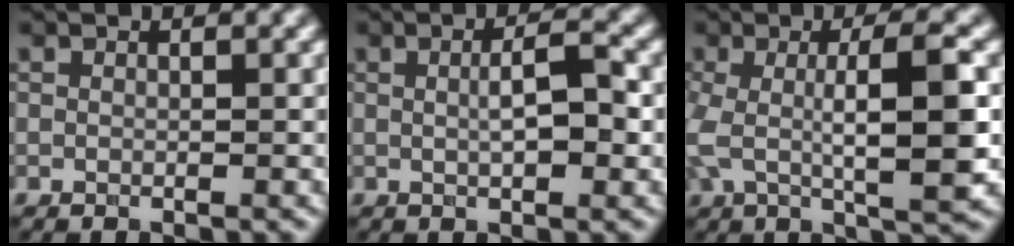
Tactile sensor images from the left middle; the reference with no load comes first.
{"total": 3.5, "force": [0.1, 0.8, 3.4], "torque": [-0.063, 0.003, 0.003]}
{"total": 8.0, "force": [-0.3, 2.2, 7.7], "torque": [-0.136, 0.004, -0.009]}